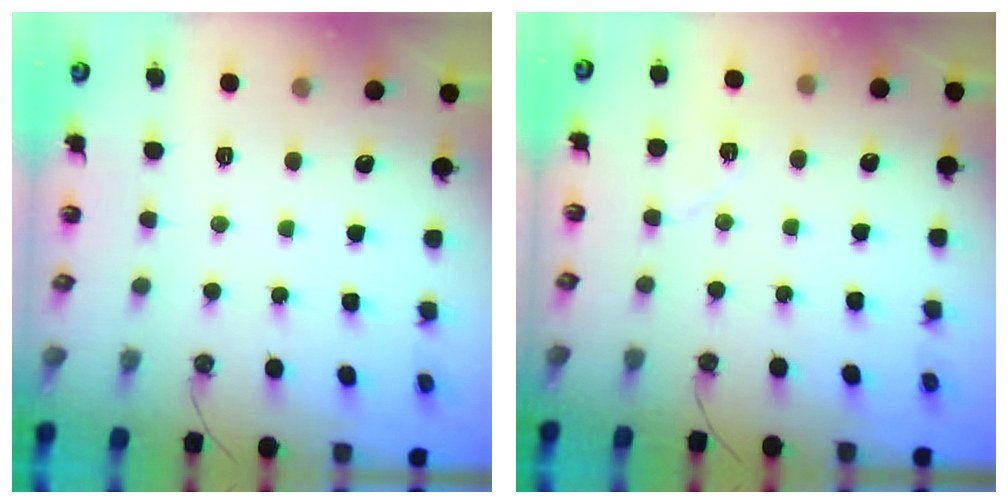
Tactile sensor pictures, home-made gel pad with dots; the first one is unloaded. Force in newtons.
{"total": 7.0, "press": 7.0, "slide": 0.6}